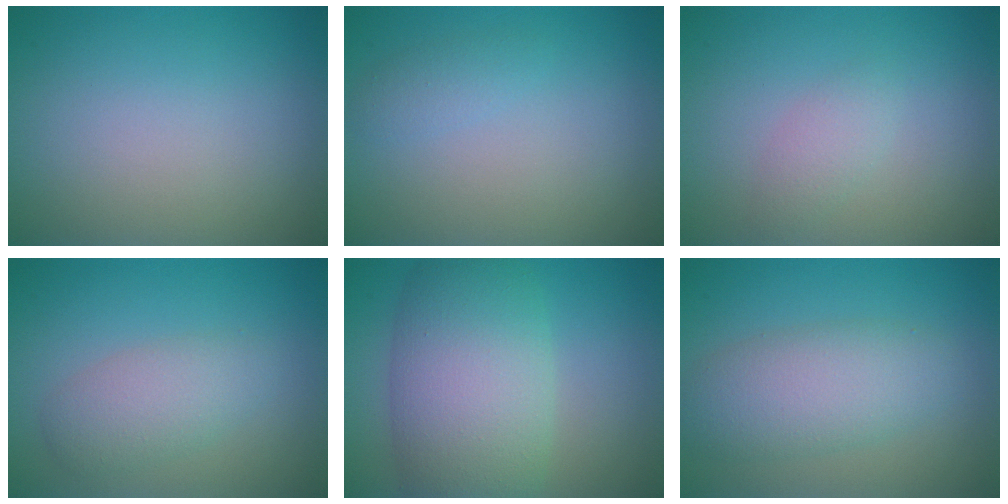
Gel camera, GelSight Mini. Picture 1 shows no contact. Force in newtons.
{"total": 1.1, "press": 1.1, "slide": 0.0}
{"total": 1.5, "press": 1.5, "slide": 0.0}
{"total": 3.0, "press": 3.0, "slide": 0.1}
{"total": 9.0, "press": 9.0, "slide": 0.4}
{"total": 4.9, "press": 4.9, "slide": 0.0}